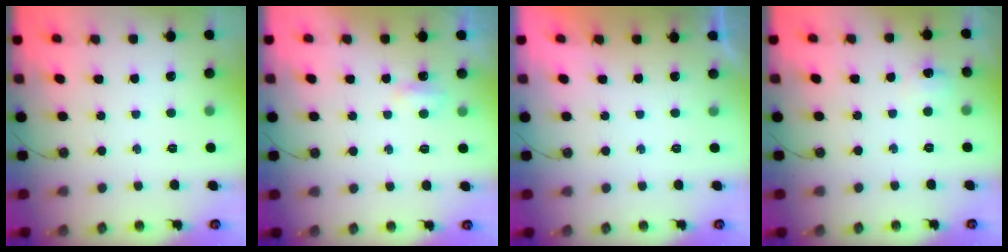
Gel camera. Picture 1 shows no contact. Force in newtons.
{"total": 2.9, "press": 2.9, "slide": 0.6}
{"total": 0.0}
{"total": 5.9, "press": 5.8, "slide": 0.6}